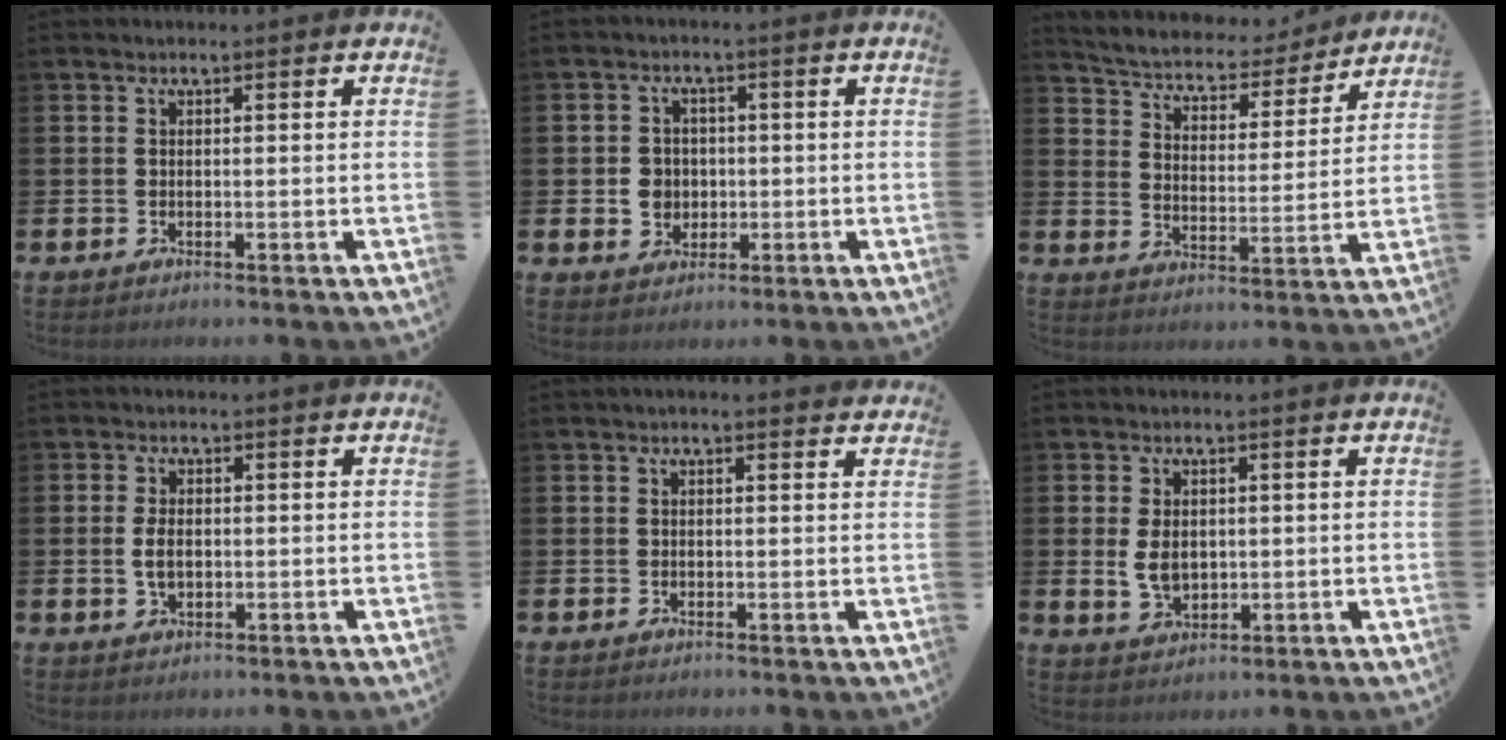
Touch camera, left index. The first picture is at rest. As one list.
[{"total": 3.6, "force": [0.0, 3.4, 0.9], "torque": [-0.014, 0.003, -0.006]}, {"total": 5.2, "force": [4.9, 1.7, 0.7], "torque": [-0.040, -0.043, 0.078]}, {"total": 3.0, "force": [0.0, 1.8, 2.4], "torque": [-0.032, 0.001, -0.004]}, {"total": 0.6, "force": [0.5, 0.1, 0.3], "torque": [-0.008, 0.002, 0.009]}, {"total": 4.2, "force": [0.4, 2.9, 3.1], "torque": [-0.048, 0.004, 0.003]}]